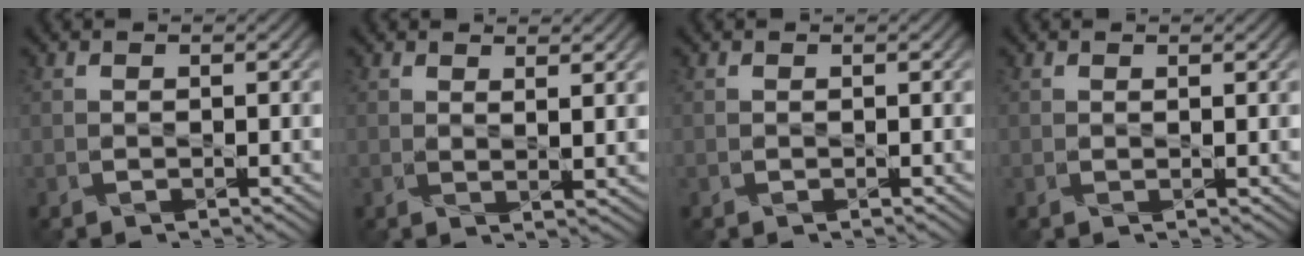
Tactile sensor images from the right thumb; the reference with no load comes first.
{"total": 2.3, "force": [1.9, 0.1, 1.2], "torque": [-0.024, -0.001, 0.041]}
{"total": 0.0}
{"total": 0.7, "force": [0.7, -0.1, 0.1], "torque": [-0.002, 0.003, 0.015]}